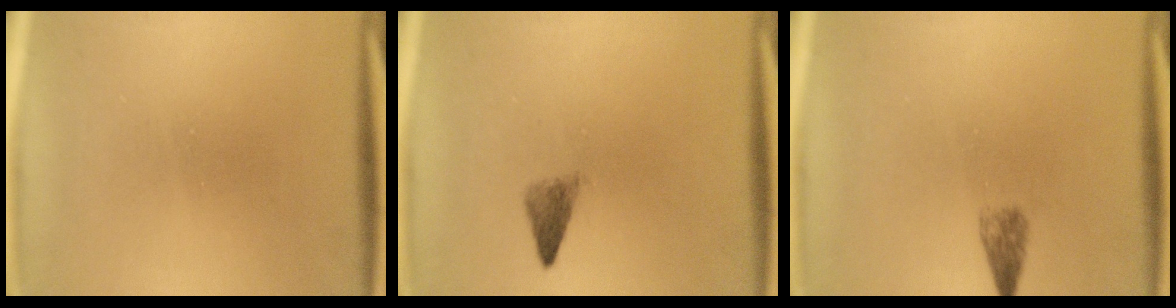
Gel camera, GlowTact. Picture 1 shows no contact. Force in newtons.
{"total": 2.1}
{"total": 1.4}